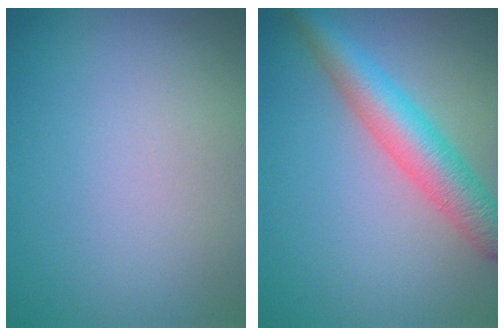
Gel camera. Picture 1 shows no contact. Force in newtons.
{"total": 5.2, "press": 5.2, "slide": 0.1}